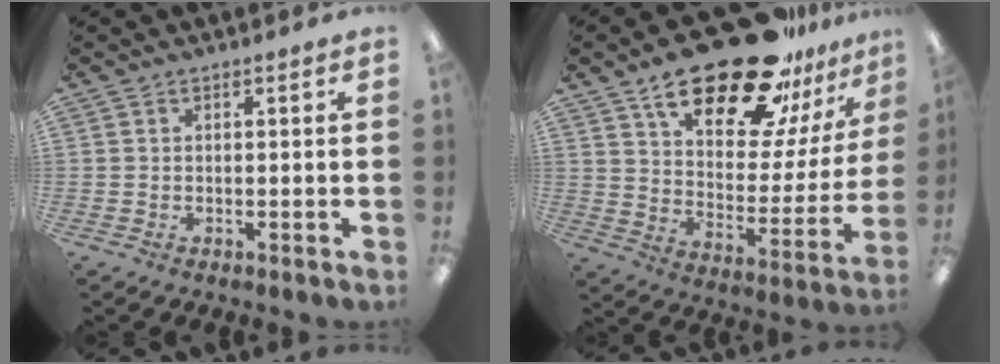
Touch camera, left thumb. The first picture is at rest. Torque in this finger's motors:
{"motor_torque": [0.70, 0.85, 1.11, -1.66, 0.14]}